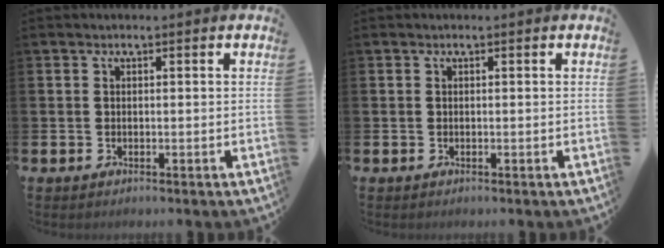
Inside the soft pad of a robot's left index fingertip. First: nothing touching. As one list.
[{"total": 0.0}]